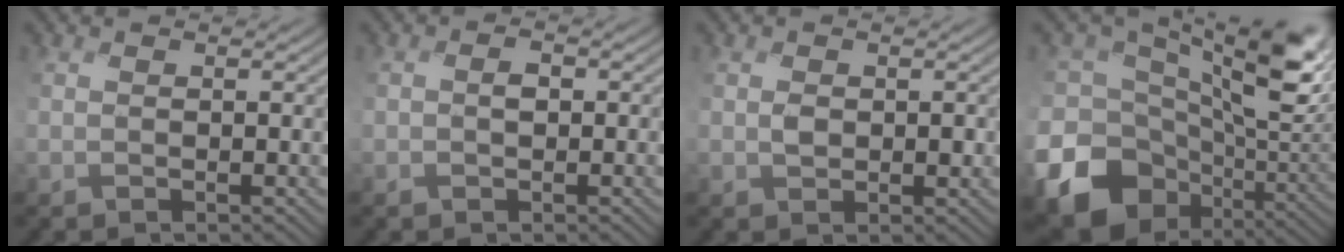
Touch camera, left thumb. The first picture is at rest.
{"total": 1.9, "force": [-0.5, 1.3, 1.3], "torque": [-0.028, 0.001, -0.013]}
{"total": 1.3, "force": [-0.1, 0.9, 0.8], "torque": [-0.019, -0.001, -0.005]}
{"total": 16.0, "force": [-1.0, 10.5, 12.1], "torque": [-0.213, -0.027, 0.003]}